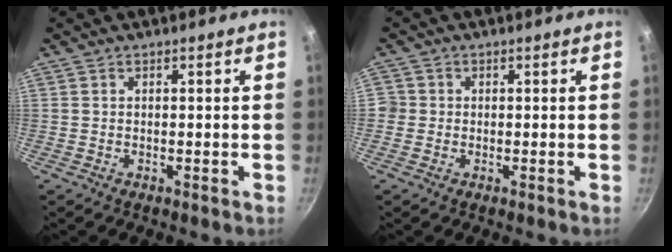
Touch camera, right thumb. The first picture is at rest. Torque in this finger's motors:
{"motor_torque": [-0.10, -0.10, 0.19, 0.12, 0.01]}